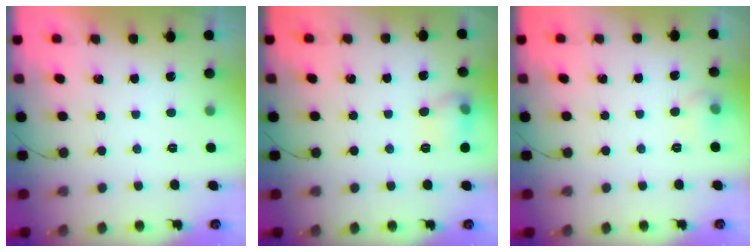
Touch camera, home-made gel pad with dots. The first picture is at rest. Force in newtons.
{"total": 7.3, "press": 7.2, "slide": 1.0}
{"total": 7.9, "press": 4.8, "slide": 6.3}